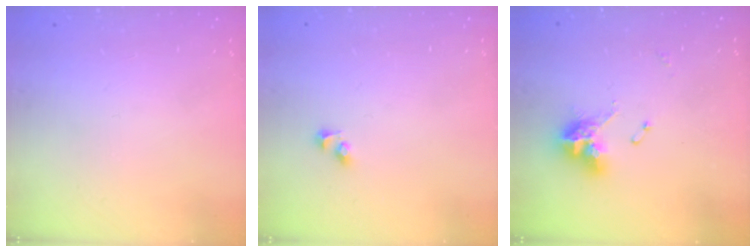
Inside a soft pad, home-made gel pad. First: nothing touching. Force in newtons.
{"total": 2.7, "press": 2.5, "slide": 1.2}
{"total": 11.3, "press": 11.2, "slide": 1.0}